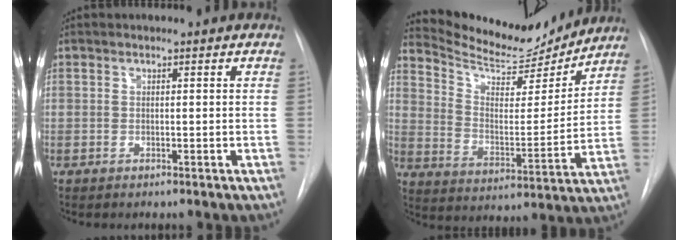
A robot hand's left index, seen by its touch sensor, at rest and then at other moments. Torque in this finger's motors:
{"motor_torque": [0.90, -1.23, 0.11, 0.00]}